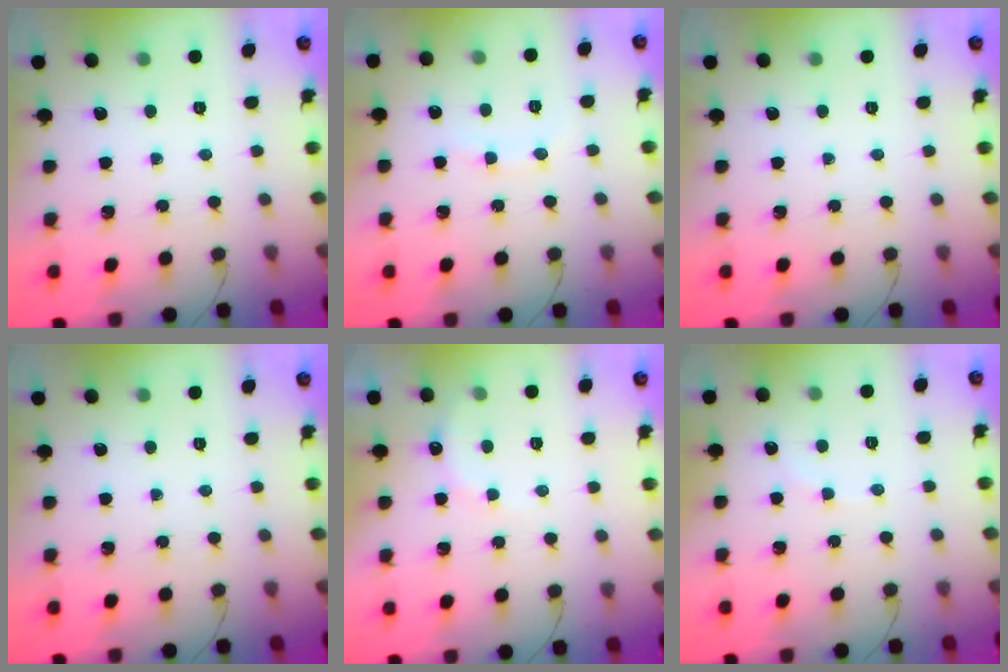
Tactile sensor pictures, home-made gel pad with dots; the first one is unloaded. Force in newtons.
{"total": 3.7, "press": 3.6, "slide": 0.9}
{"total": 0.0}
{"total": 0.0}
{"total": 6.4, "press": 6.3, "slide": 1.2}
{"total": 3.9, "press": 3.8, "slide": 0.6}